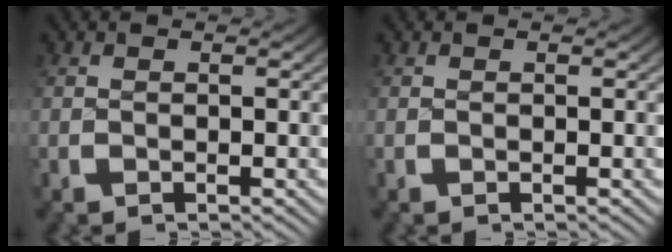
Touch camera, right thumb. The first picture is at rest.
{"total": 0.0}